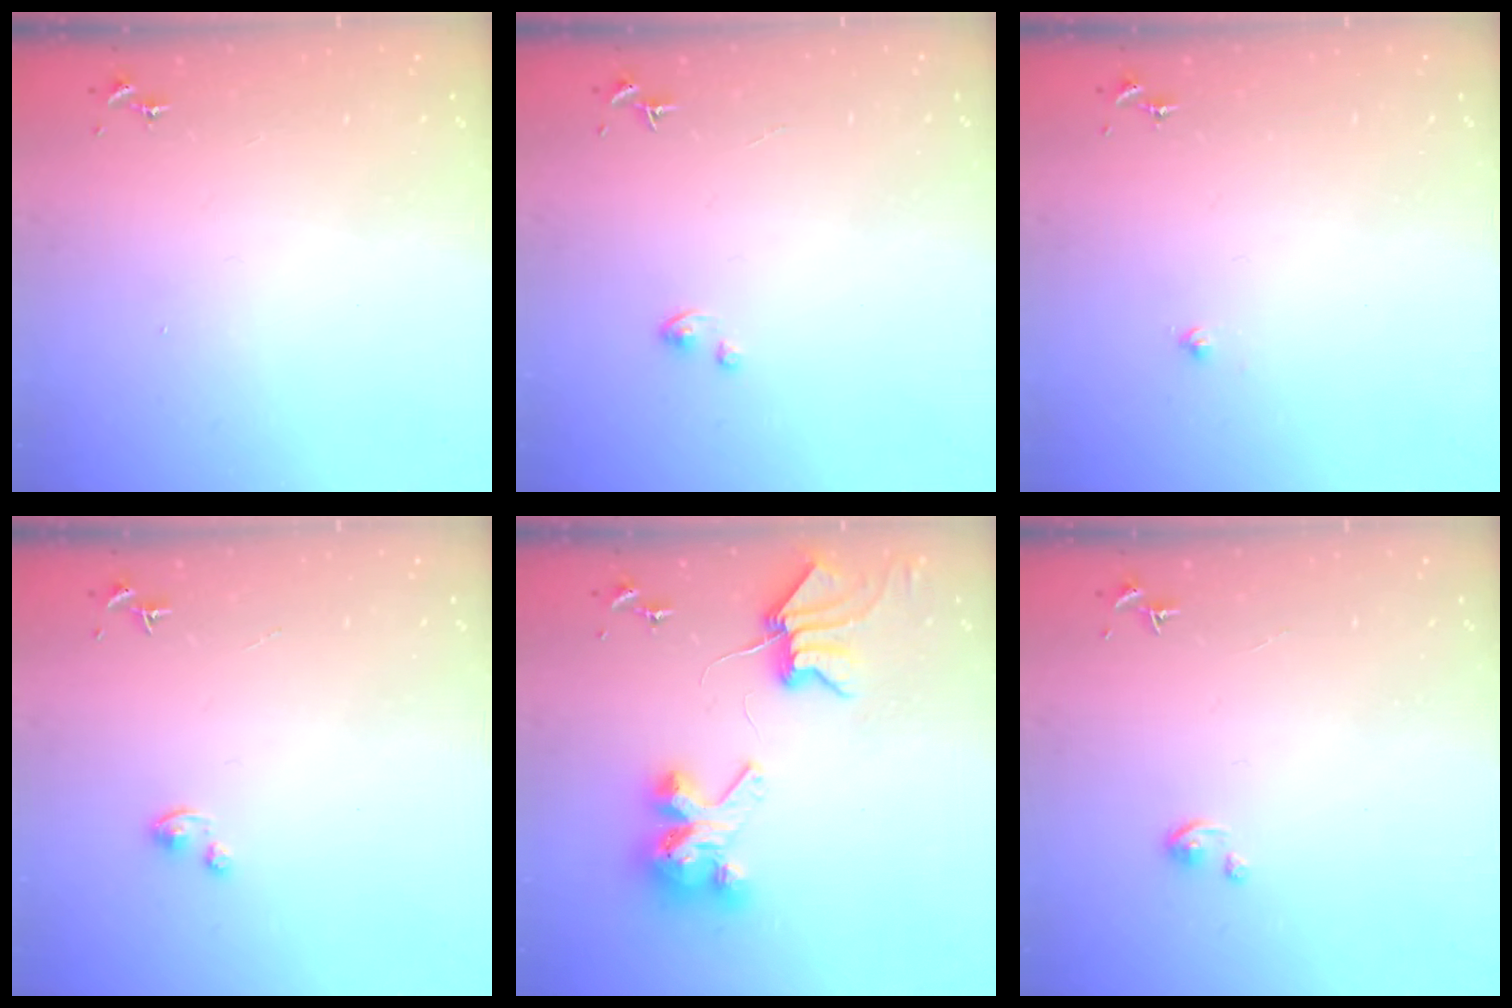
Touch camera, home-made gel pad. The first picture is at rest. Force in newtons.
{"total": 0.9, "press": 0.8, "slide": 0.2}
{"total": 2.1, "press": 2.1, "slide": 0.3}
{"total": 2.2, "press": 2.2, "slide": 0.2}
{"total": 9.3, "press": 9.2, "slide": 1.3}
{"total": 2.6, "press": 2.6, "slide": 0.3}